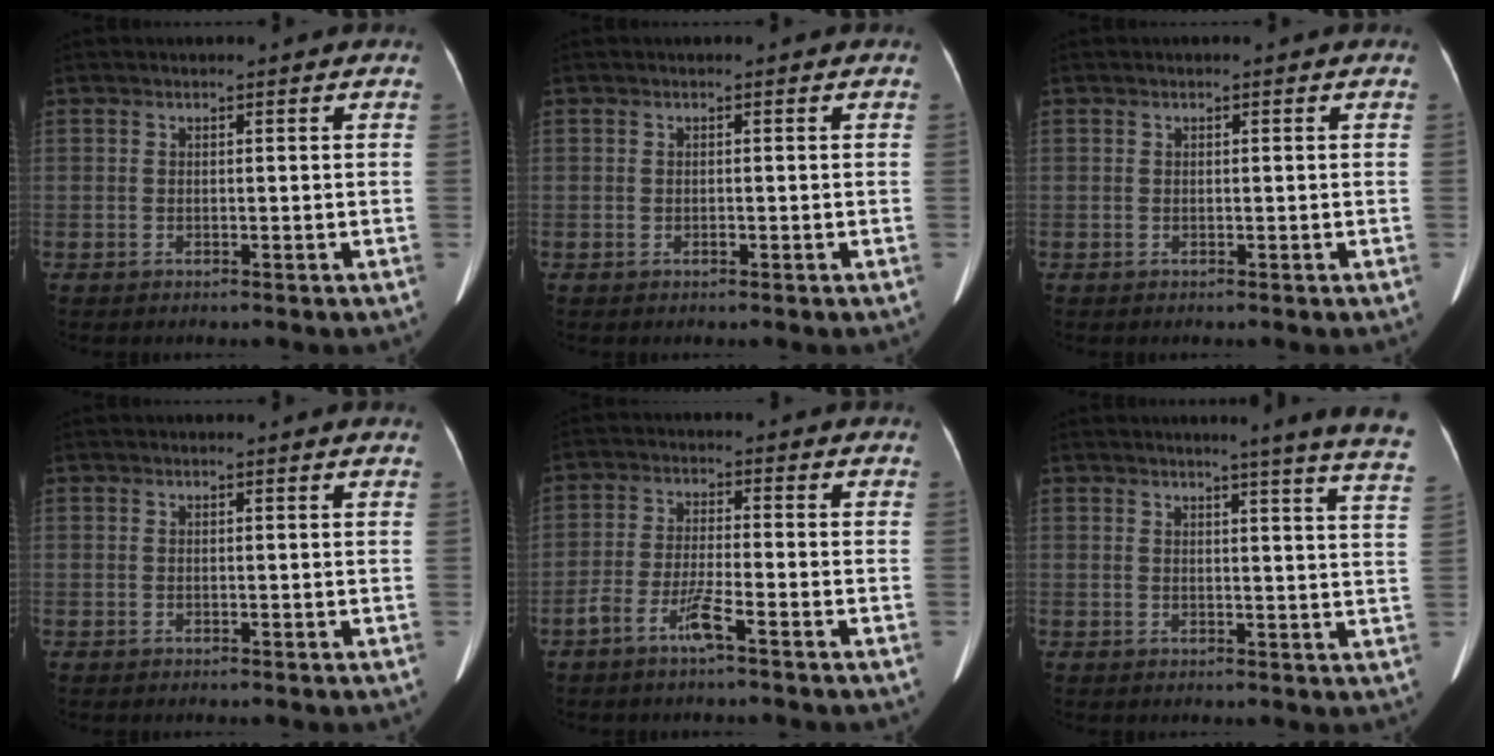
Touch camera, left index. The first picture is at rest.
{"total": 0.8, "force": [-0.8, 0.0, -0.2], "torque": [0.001, -0.016, -0.010]}
{"total": 0.0}
{"total": 0.6, "force": [0.5, 0.0, 0.1], "torque": [-0.006, 0.004, 0.008]}
{"total": 5.0, "force": [-3.8, -0.1, 3.3], "torque": [-0.069, -0.019, -0.071]}
{"total": 12.3, "force": [10.7, -1.3, 5.9], "torque": [-0.067, -0.065, 0.097]}